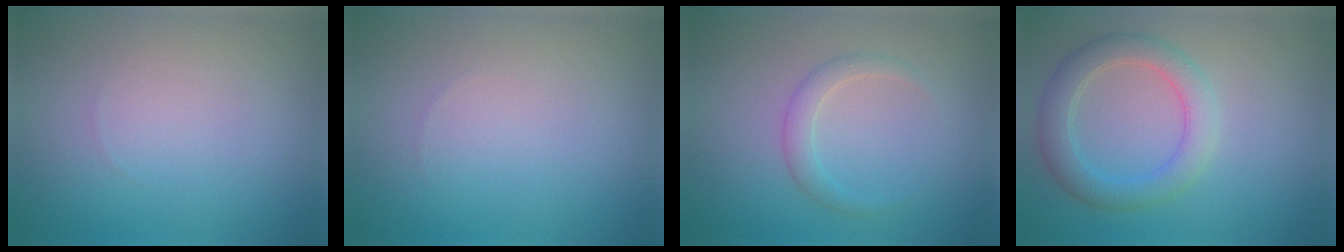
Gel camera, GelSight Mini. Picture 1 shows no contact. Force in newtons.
{"total": 0.0}
{"total": 1.7, "press": 1.7, "slide": 0.1}
{"total": 3.8, "press": 3.8, "slide": 0.1}